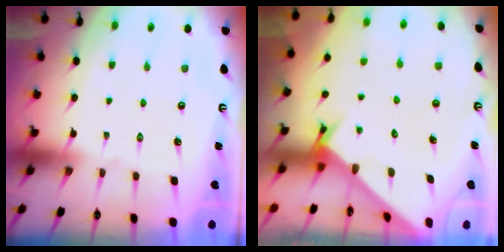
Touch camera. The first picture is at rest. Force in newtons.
{"total": 2.9, "press": 2.9, "slide": 0.1}